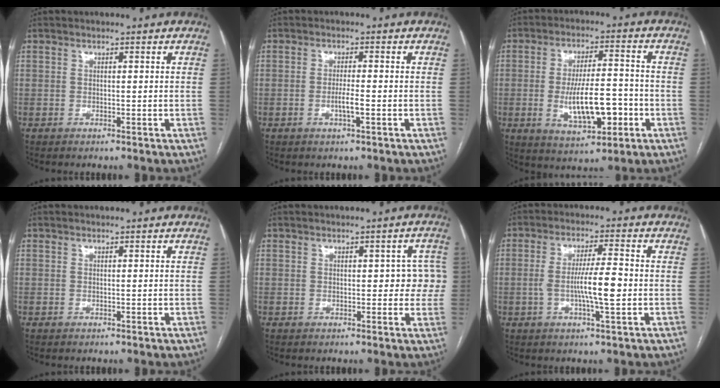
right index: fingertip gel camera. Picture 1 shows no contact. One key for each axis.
{"total": 2.7, "fx": -0.9, "fy": 0.1, "fz": 2.5, "tx": -0.048, "ty": -0.002, "tz": -0.017}
{"total": 11.1, "fx": -2.7, "fy": 3.7, "fz": 10.1, "tx": -0.184, "ty": 0.004, "tz": -0.037}
{"total": 0.0}
{"total": 4.5, "fx": 0.4, "fy": 2.6, "fz": 3.7, "tx": -0.022, "ty": 0.028, "tz": 0.004}
{"total": 7.2, "fx": -1.2, "fy": 0.4, "fz": 7.1, "tx": -0.131, "ty": 0.001, "tz": -0.022}